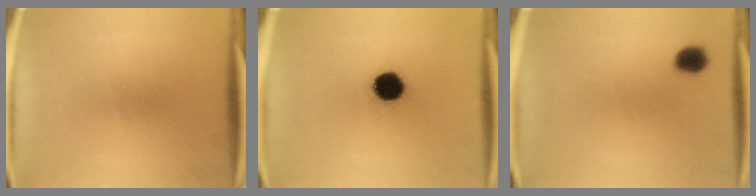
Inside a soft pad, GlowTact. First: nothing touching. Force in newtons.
{"total": 9.4}
{"total": 4.8}